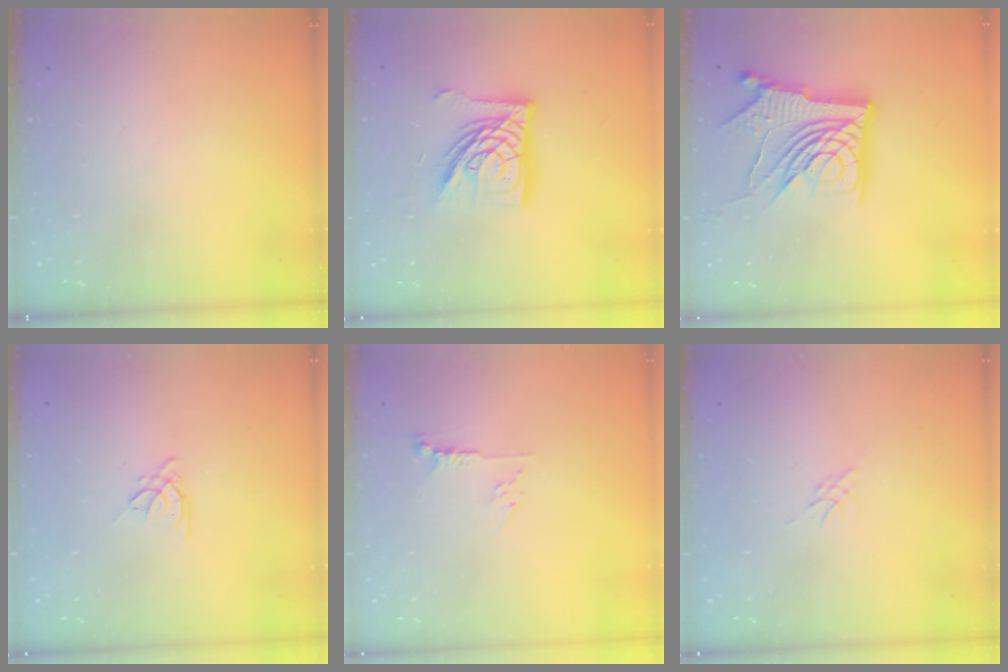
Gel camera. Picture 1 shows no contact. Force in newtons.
{"total": 17.3, "press": 17.3, "slide": 1.7}
{"total": 16.5, "press": 16.4, "slide": 1.7}
{"total": 1.9, "press": 1.9, "slide": 0.4}
{"total": 5.1, "press": 5.1, "slide": 0.4}
{"total": 0.0}